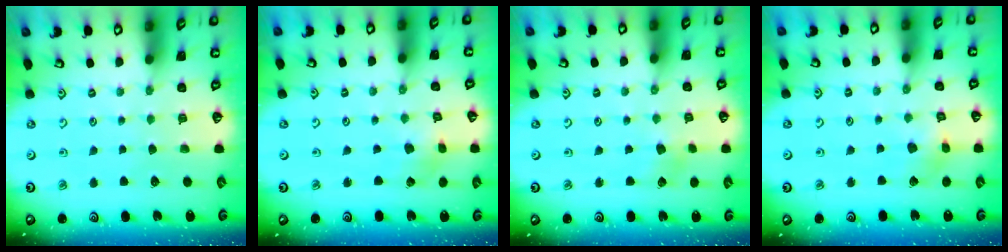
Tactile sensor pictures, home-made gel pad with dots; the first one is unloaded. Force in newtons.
{"total": 3.2, "press": 3.2, "slide": 0.4}
{"total": 4.1, "press": 4.1, "slide": 0.5}
{"total": 4.8, "press": 4.7, "slide": 0.6}